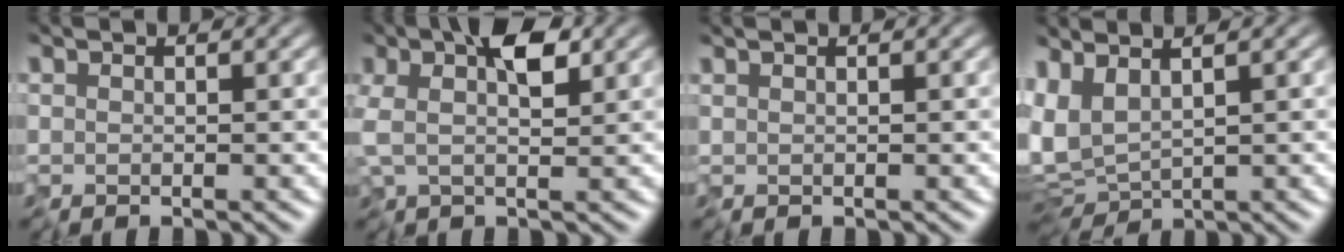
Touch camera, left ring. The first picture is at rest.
{"total": 5.4, "force": [1.3, 2.5, 4.6], "torque": [-0.088, 0.009, 0.012]}
{"total": 1.4, "force": [0.8, 0.6, 0.9], "torque": [-0.006, 0.011, -0.005]}
{"total": 4.9, "force": [1.0, 2.5, 4.1], "torque": [-0.099, 0.002, 0.017]}